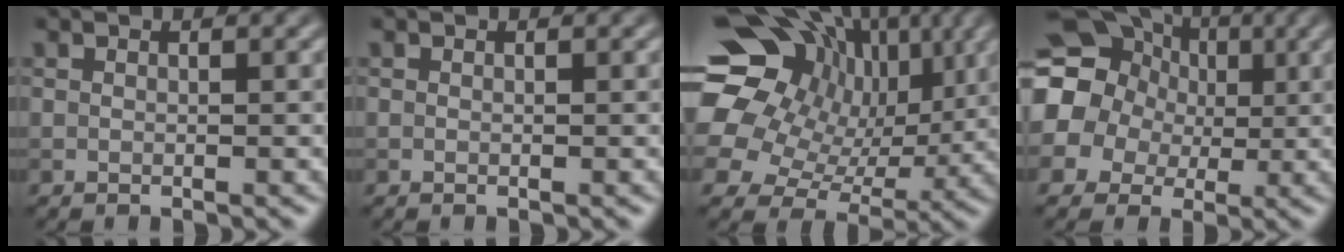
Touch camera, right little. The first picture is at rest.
{"total": 0.0}
{"total": 18.6, "force": [8.0, 13.9, 9.4], "torque": [-0.205, 0.034, 0.121]}
{"total": 14.6, "force": [2.9, 13.2, 5.7], "torque": [-0.152, 0.029, 0.018]}